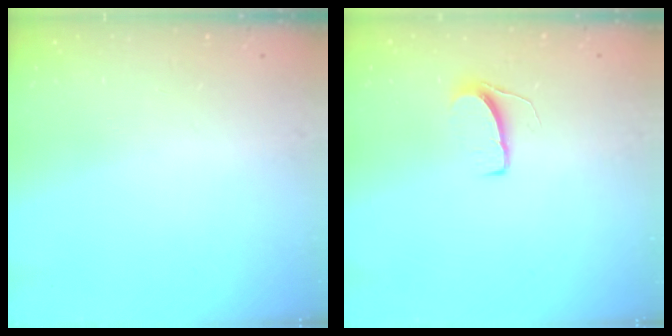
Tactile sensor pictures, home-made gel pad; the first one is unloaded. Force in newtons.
{"total": 6.4, "press": 6.4, "slide": 0.6}